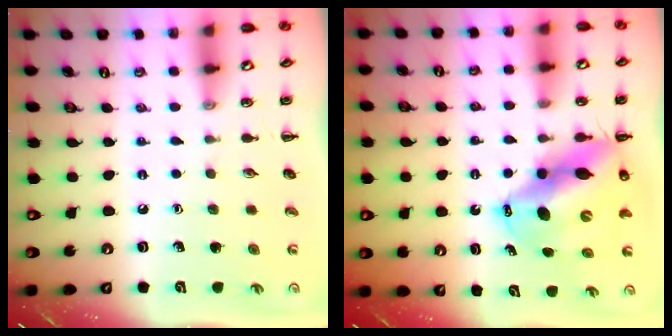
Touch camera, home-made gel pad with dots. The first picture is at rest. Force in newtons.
{"total": 13.7, "press": 13.3, "slide": 3.6}